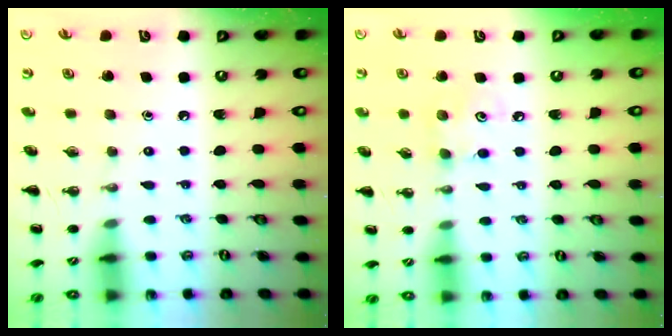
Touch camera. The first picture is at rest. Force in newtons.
{"total": 4.3, "press": 4.2, "slide": 0.7}